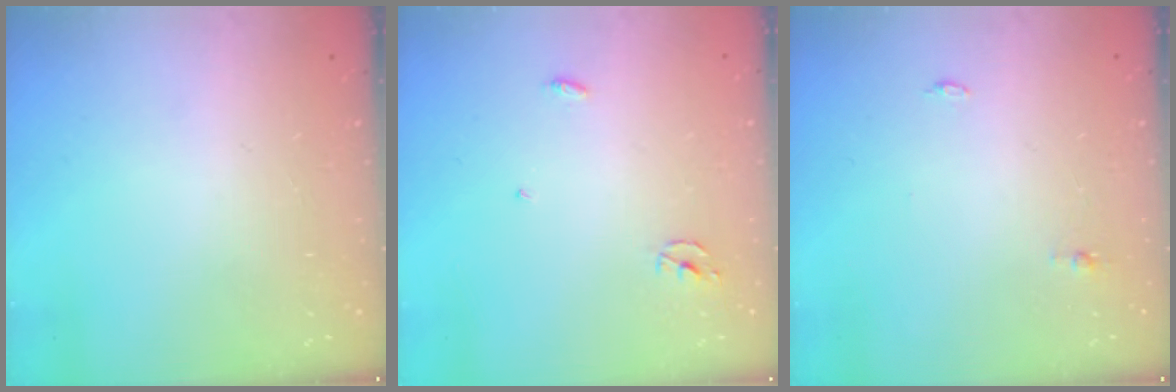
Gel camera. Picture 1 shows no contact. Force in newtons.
{"total": 2.5, "press": 2.5, "slide": 0.1}
{"total": 3.7, "press": 3.3, "slide": 1.7}